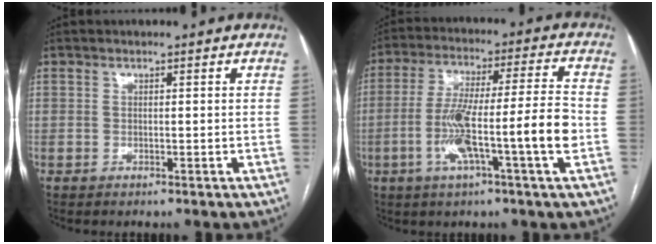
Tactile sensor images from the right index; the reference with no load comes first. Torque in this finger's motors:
{"motor_torque": [0.55, -0.11, 0.75, 0.21]}